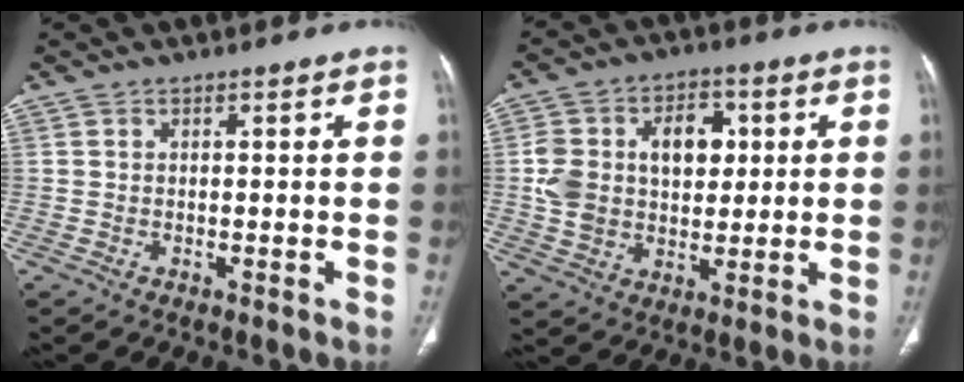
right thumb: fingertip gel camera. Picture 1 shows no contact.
{"total": 14.0, "force": [2.3, 10.0, 9.5], "torque": [-0.133, 0.013, 0.045]}